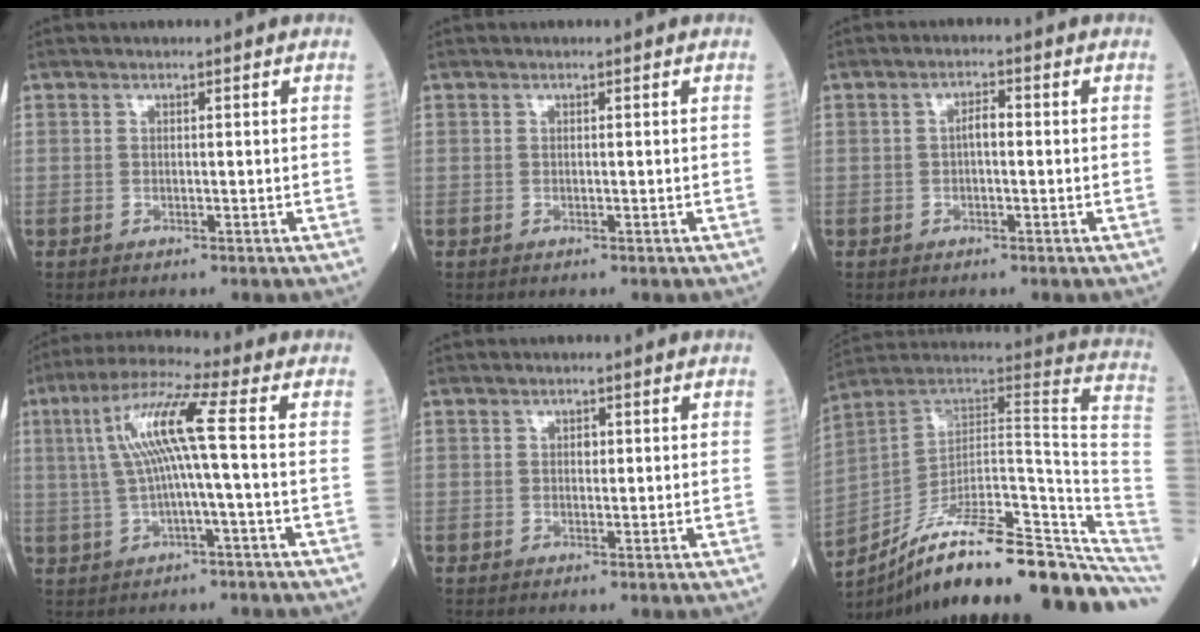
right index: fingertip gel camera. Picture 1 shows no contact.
{"total": 0.0}
{"total": 2.1, "force": [-0.1, 0.7, 1.9], "torque": [-0.031, 0.006, -0.005]}
{"total": 9.5, "force": [0.8, -0.5, 9.4], "torque": [-0.186, 0.025, 0.015]}
{"total": 0.8, "force": [0.2, 0.5, 0.6], "torque": [-0.009, 0.001, 0.002]}
{"total": 25.7, "force": [-19.4, 3.5, 16.4], "torque": [-0.144, 0.042, -0.294]}